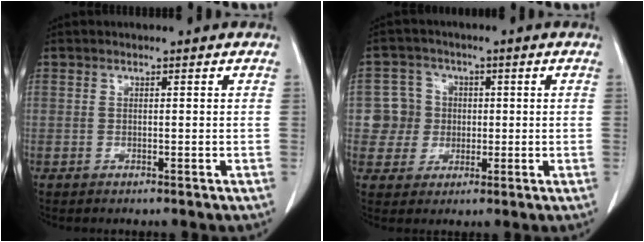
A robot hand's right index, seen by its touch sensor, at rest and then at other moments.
{"total": 5.6, "force": [0.1, 5.5, 0.4], "torque": [-0.003, 0.019, 0.006]}